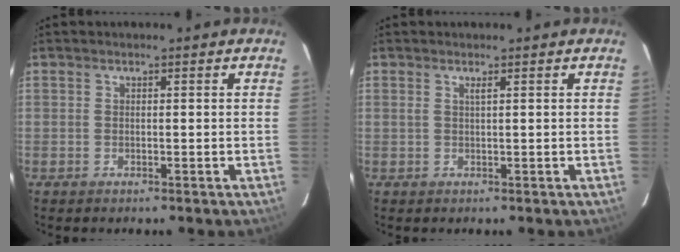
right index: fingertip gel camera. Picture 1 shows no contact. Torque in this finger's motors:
{"motor_torque": [0.04, 0.08, 0.02, 0.02]}